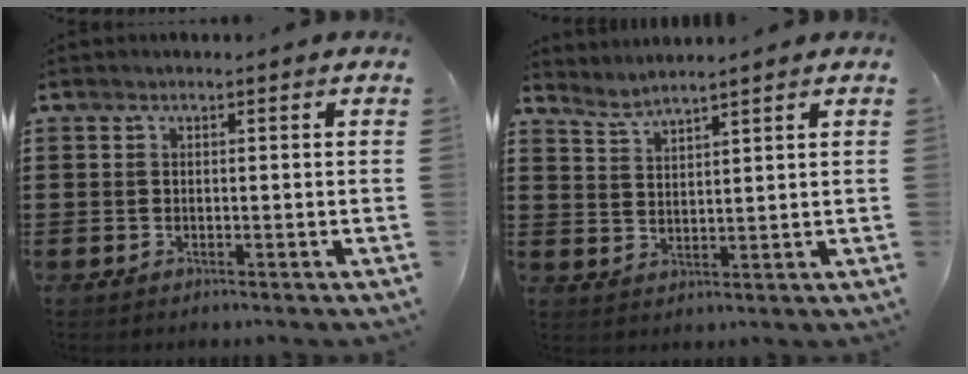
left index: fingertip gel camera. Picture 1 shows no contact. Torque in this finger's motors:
{"motor_torque": [2.14, 0.00, -0.05, -0.01]}